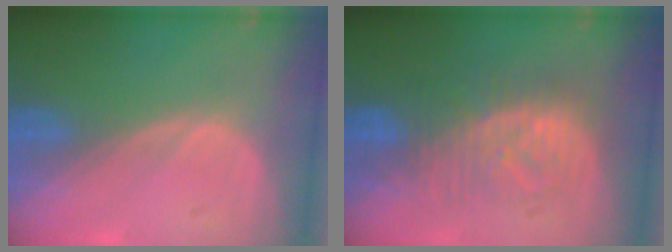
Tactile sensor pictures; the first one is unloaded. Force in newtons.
{"total": 8.3, "press": 8.2, "slide": 1.5}